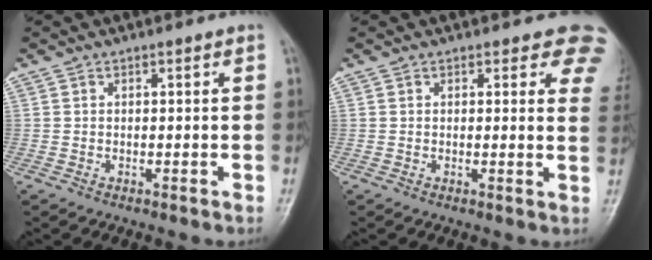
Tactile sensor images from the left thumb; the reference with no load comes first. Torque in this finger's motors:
{"motor_torque": [3.70, 1.31, 1.35, -0.92, 0.00]}